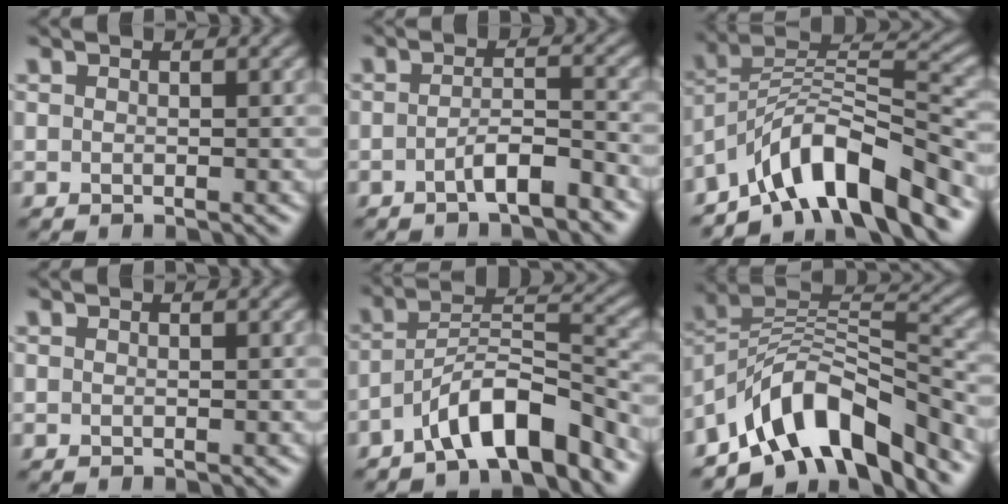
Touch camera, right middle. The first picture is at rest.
{"total": 3.2, "force": [-1.9, 0.7, 2.4], "torque": [-0.040, 0.009, -0.037]}
{"total": 10.0, "force": [-7.0, 3.1, 6.5], "torque": [-0.095, 0.013, -0.134]}
{"total": 0.0}
{"total": 7.6, "force": [-5.3, 2.2, 5.0], "torque": [-0.077, 0.013, -0.093]}
{"total": 10.1, "force": [-6.6, 4.1, 6.5], "torque": [-0.089, 0.012, -0.130]}